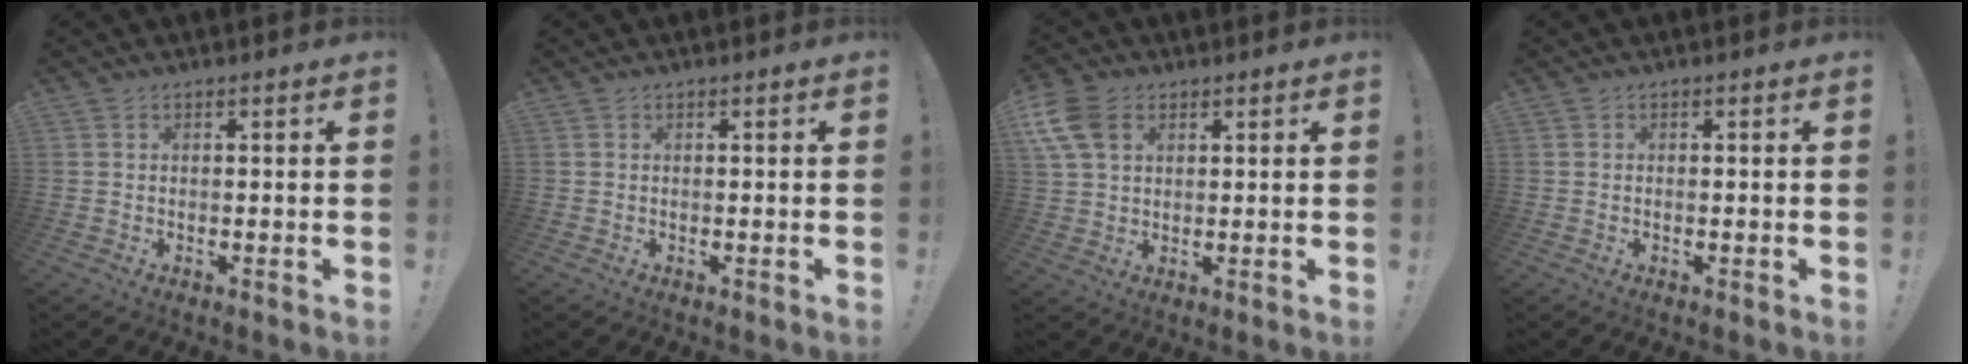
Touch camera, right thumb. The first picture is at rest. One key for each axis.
{"total": 0.0}
{"total": 10.4, "fx": 3.8, "fy": 7.1, "fz": 6.6, "tx": -0.131, "ty": -0.008, "tz": 0.075}
{"total": 0.0}